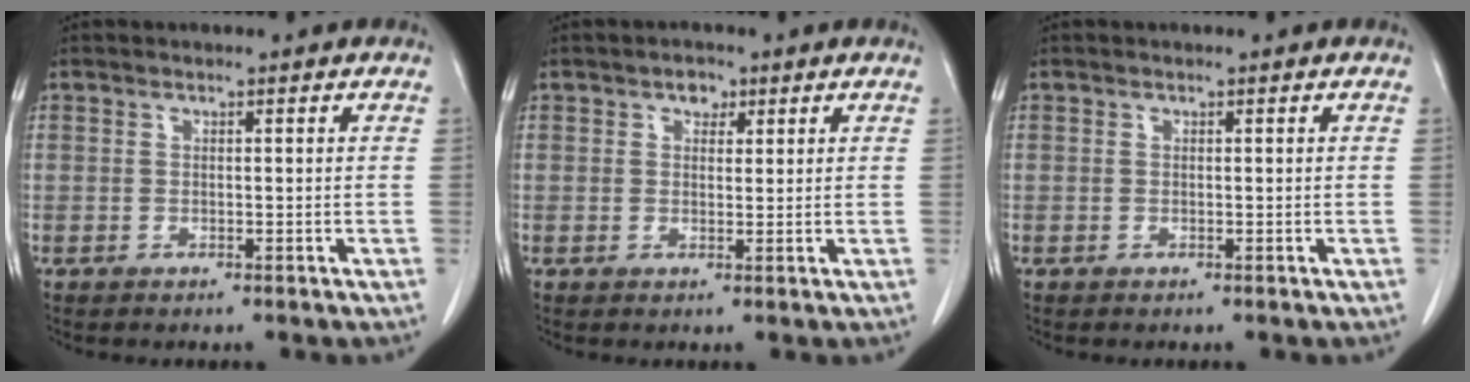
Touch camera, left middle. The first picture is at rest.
{"total": 2.1, "force": [1.2, 1.4, 1.0], "torque": [-0.016, 0.003, 0.017]}
{"total": 0.0}